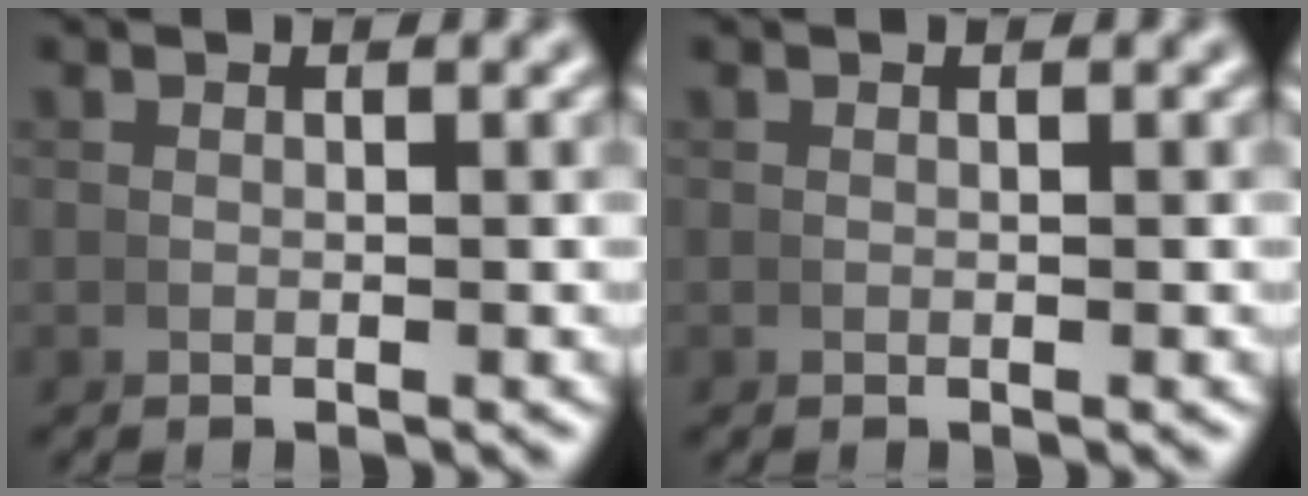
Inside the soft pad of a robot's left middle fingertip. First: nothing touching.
{"total": 0.0}